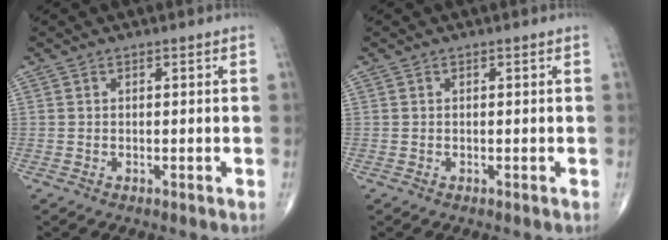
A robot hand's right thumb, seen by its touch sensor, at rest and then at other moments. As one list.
[{"total": 0.0}]